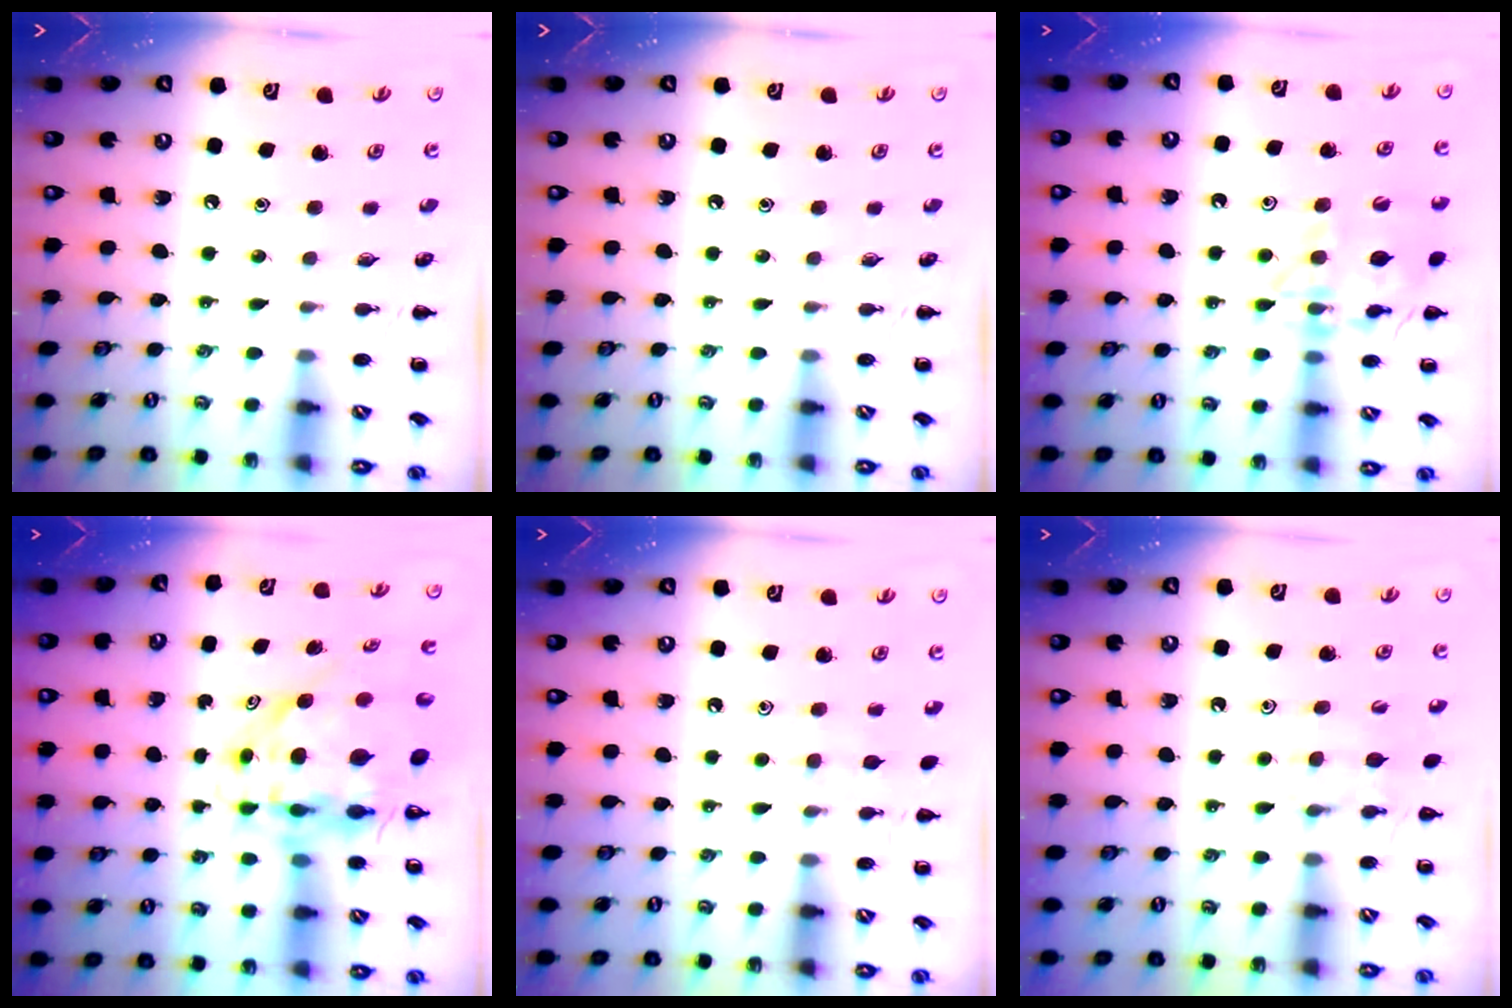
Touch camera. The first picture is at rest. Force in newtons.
{"total": 0.0}
{"total": 15.6, "press": 15.5, "slide": 2.2}
{"total": 9.2, "press": 8.8, "slide": 2.7}
{"total": 5.9, "press": 5.6, "slide": 1.7}
{"total": 4.8, "press": 4.5, "slide": 1.5}